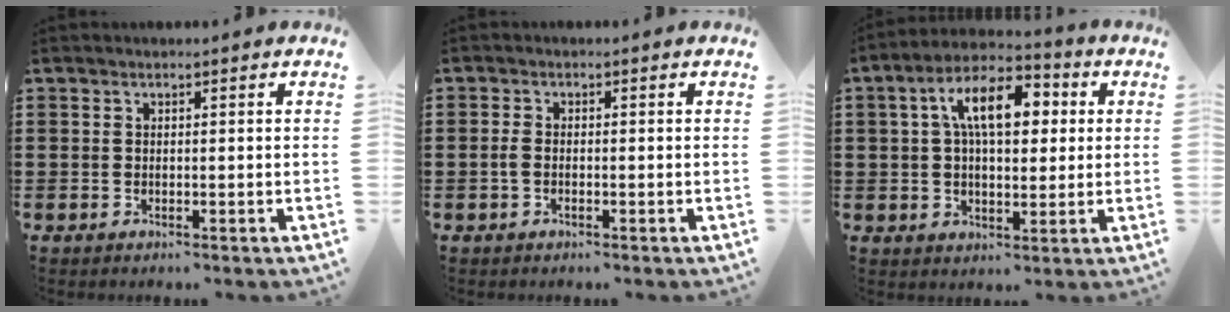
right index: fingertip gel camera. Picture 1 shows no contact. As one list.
[{"total": 1.4, "force": [-0.4, 0.6, 1.2], "torque": [-0.030, -0.002, -0.011]}, {"total": 10.4, "force": [3.2, 5.1, 8.5], "torque": [-0.160, 0.011, 0.052]}]